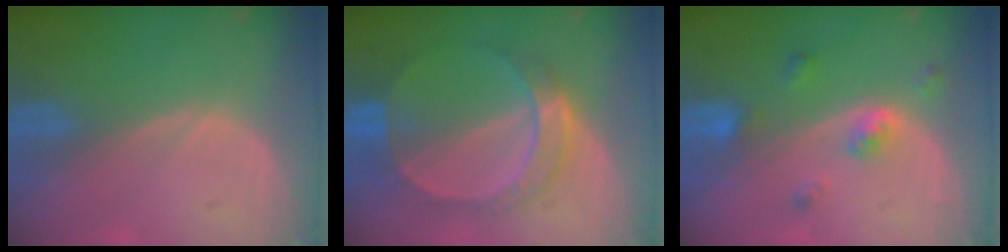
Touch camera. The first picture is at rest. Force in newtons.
{"total": 6.8, "press": 6.8, "slide": 0.3}
{"total": 4.4, "press": 4.1, "slide": 1.7}